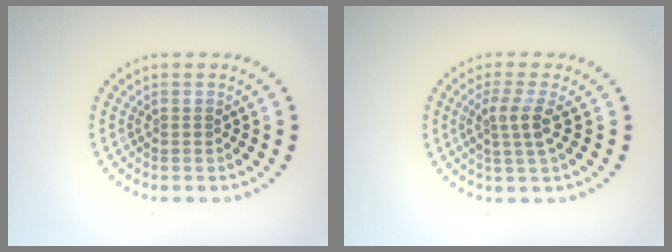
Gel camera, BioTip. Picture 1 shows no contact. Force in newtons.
{"total": 2.5, "press": 2.0, "slide": 1.6}